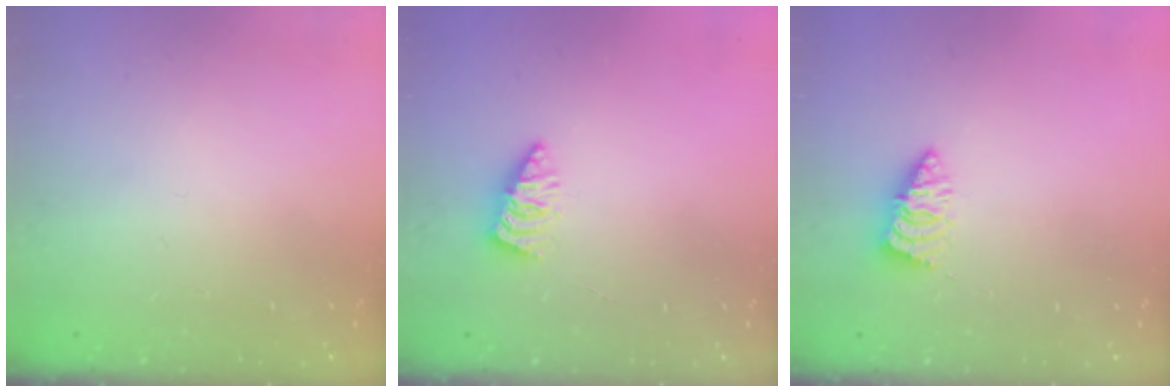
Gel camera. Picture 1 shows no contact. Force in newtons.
{"total": 2.6, "press": 2.6, "slide": 0.2}
{"total": 2.0, "press": 2.0, "slide": 0.2}